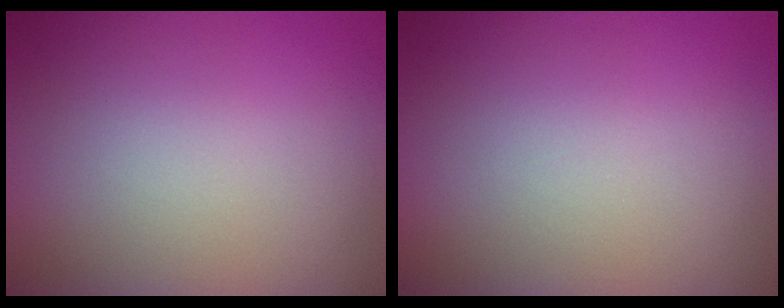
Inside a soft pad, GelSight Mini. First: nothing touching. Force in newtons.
{"total": 0.0}